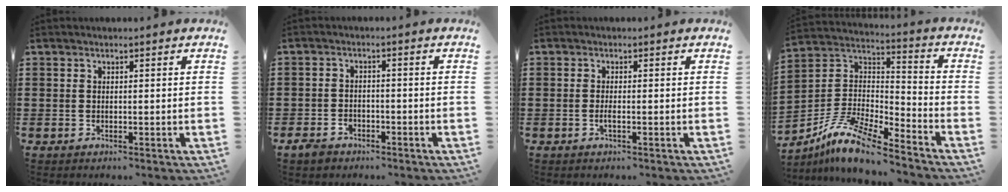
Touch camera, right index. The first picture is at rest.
{"total": 2.3, "force": [-1.9, 1.2, 0.6], "torque": [-0.021, 0.003, -0.043]}
{"total": 1.2, "force": [-0.5, 0.1, 1.1], "torque": [-0.028, -0.005, -0.012]}
{"total": 11.1, "force": [-9.1, 2.3, 5.9], "torque": [-0.137, 0.013, -0.187]}